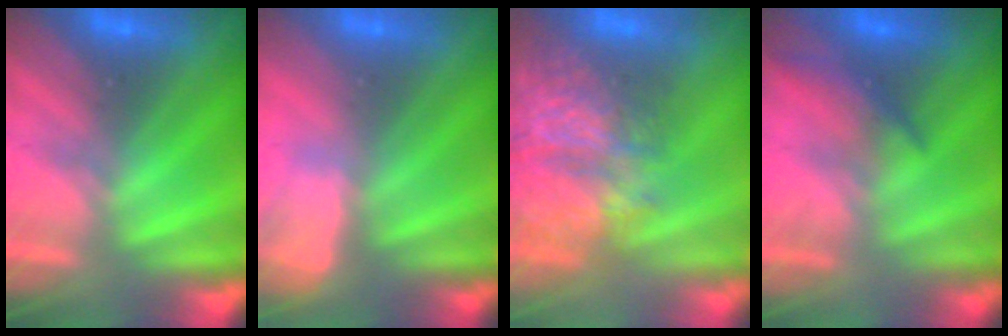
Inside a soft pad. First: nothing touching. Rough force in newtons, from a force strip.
{"total": 2.9}
{"total": 8.6}
{"total": 1.9}